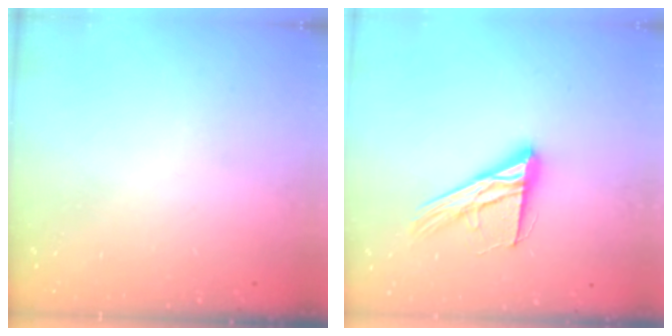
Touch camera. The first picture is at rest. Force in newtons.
{"total": 14.0, "press": 14.0, "slide": 1.0}